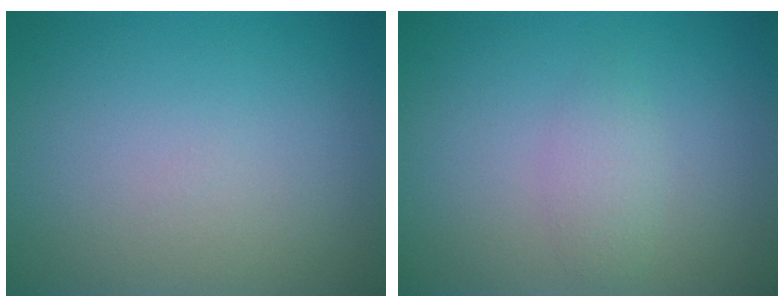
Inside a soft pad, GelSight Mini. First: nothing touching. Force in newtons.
{"total": 1.5, "press": 1.5, "slide": 0.0}